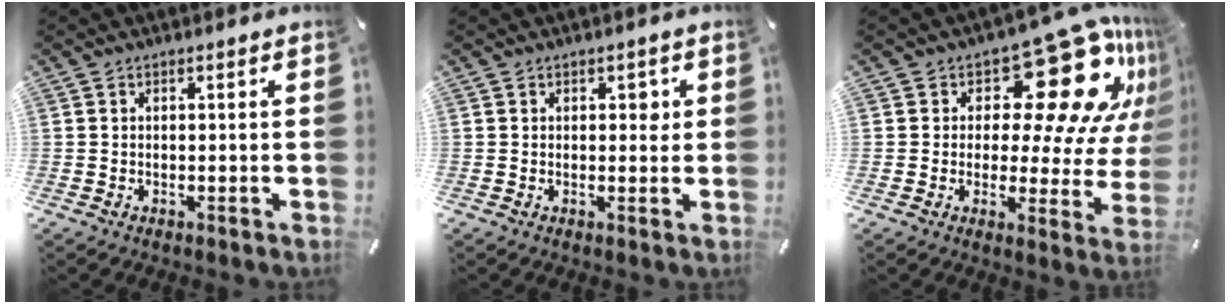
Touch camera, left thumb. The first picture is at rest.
{"total": 2.3, "force": [0.6, 1.6, 1.6], "torque": [-0.001, -0.006, 0.002]}
{"total": 22.7, "force": [11.3, 10.6, 16.6], "torque": [-0.209, -0.088, 0.187]}